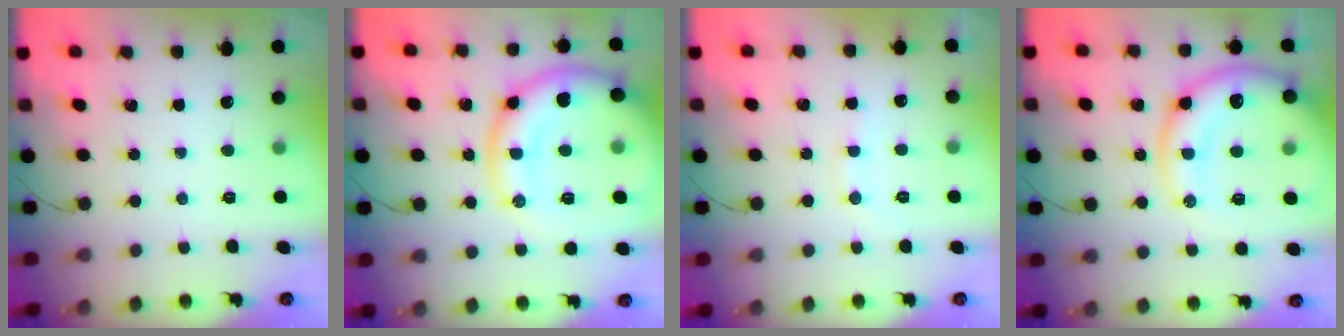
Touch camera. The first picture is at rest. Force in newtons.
{"total": 18.3, "press": 18.2, "slide": 2.2}
{"total": 7.1, "press": 6.9, "slide": 1.4}
{"total": 17.2, "press": 16.8, "slide": 3.3}